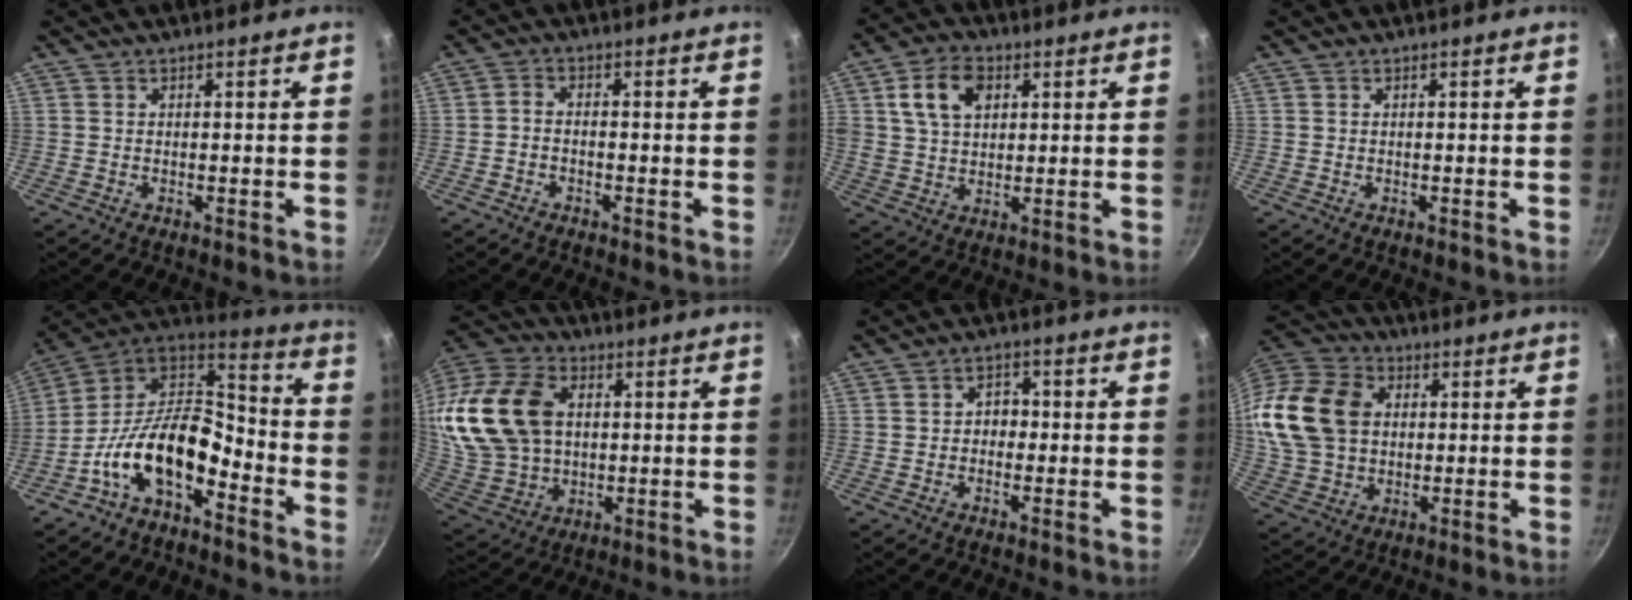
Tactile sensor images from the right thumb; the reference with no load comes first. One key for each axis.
{"total": 2.0, "fx": -1.3, "fy": 0.9, "fz": 1.2, "tx": -0.028, "ty": 0.016, "tz": -0.029}
{"total": 9.7, "fx": 3.1, "fy": 6.6, "fz": 6.4, "tx": -0.102, "ty": 0.002, "tz": 0.051}
{"total": 0.0}
{"total": 16.8, "fx": -7.1, "fy": 9.2, "fz": 12.2, "tx": -0.202, "ty": 0.073, "tz": -0.146}
{"total": 23.2, "fx": 3.7, "fy": 16.5, "fz": 15.8, "tx": -0.310, "ty": 0.012, "tz": 0.076}
{"total": 3.1, "fx": -0.5, "fy": 2.6, "fz": 1.7, "tx": -0.001, "ty": 0.010, "tz": -0.013}
{"total": 18.6, "fx": 2.8, "fy": 14.4, "fz": 11.5, "tx": -0.208, "ty": 0.020, "tz": 0.051}